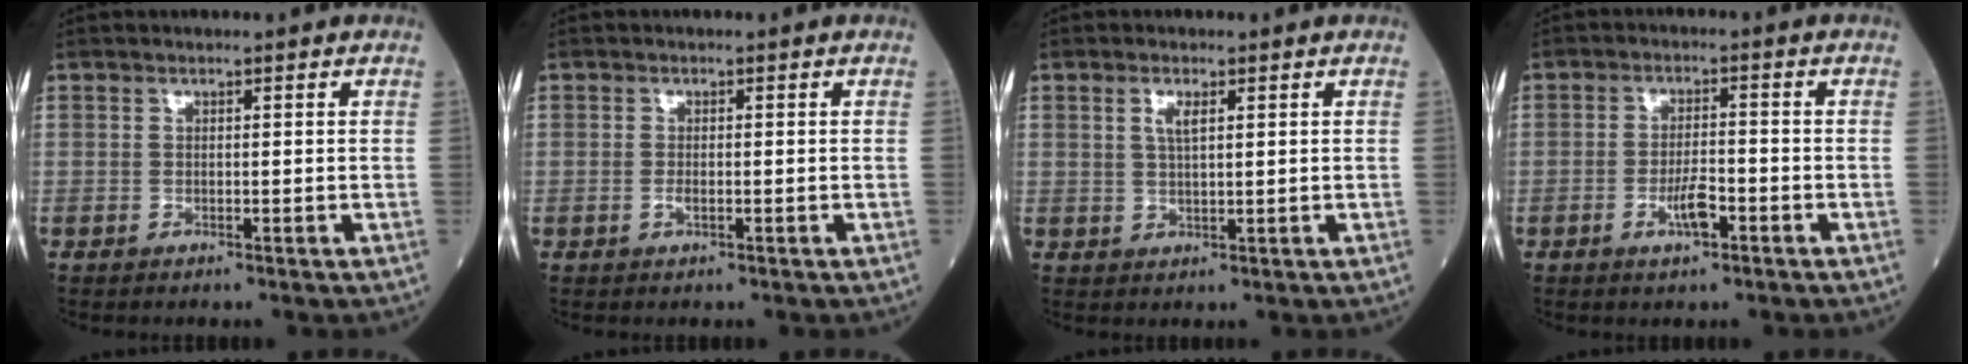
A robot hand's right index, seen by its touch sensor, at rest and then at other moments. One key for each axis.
{"total": 0.8, "fx": -0.3, "fy": 0.2, "fz": 0.7, "tx": -0.018, "ty": 0.000, "tz": -0.006}
{"total": 2.5, "fx": 1.0, "fy": 0.6, "fz": 2.2, "tx": -0.048, "ty": 0.000, "tz": 0.019}
{"total": 4.2, "fx": -2.0, "fy": 1.0, "fz": 3.5, "tx": -0.067, "ty": 0.002, "tz": -0.038}